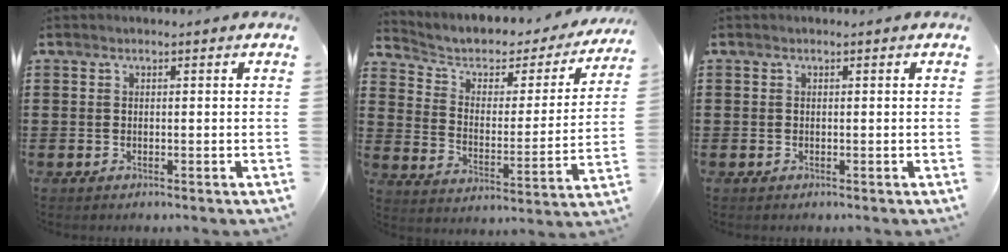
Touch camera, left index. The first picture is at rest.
{"total": 3.8, "force": [2.7, 2.3, 1.5], "torque": [-0.052, -0.022, 0.038]}
{"total": 0.0}